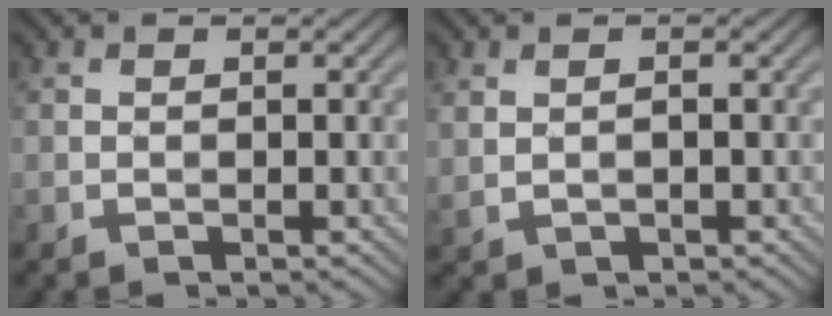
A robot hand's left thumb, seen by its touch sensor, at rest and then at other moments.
{"total": 1.5, "force": [0.3, 0.8, 1.2], "torque": [-0.033, -0.002, 0.012]}